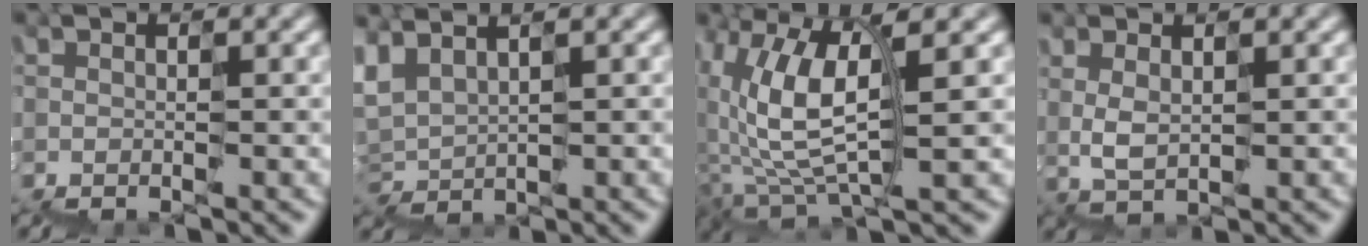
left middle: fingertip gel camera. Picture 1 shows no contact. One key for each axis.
{"total": 2.7, "fx": 2.3, "fy": 0.2, "fz": -1.4, "tx": 0.005, "ty": 0.019, "tz": 0.047}
{"total": 4.7, "fx": 1.9, "fy": 2.1, "fz": 3.7, "tx": -0.091, "ty": 0.015, "tz": 0.034}
{"total": 1.1, "fx": 1.0, "fy": -0.1, "fz": -0.5, "tx": 0.002, "ty": 0.017, "tz": 0.020}